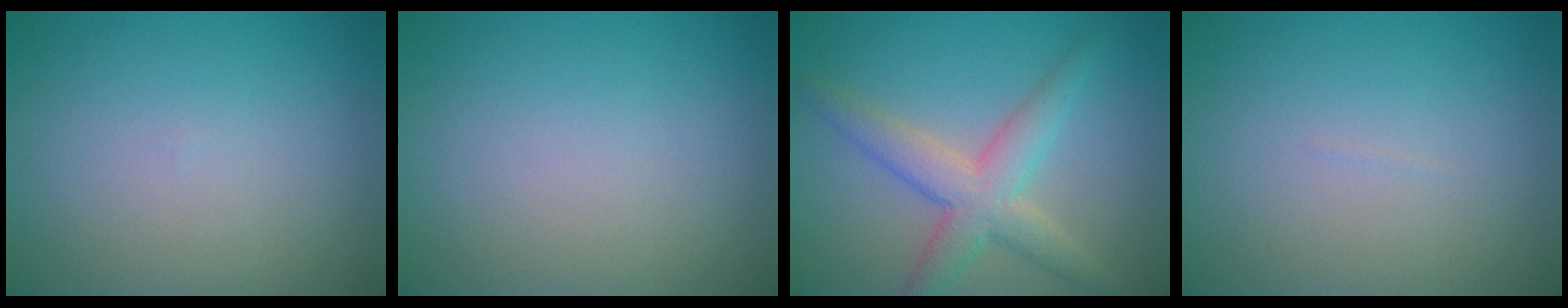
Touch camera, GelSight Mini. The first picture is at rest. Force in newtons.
{"total": 0.0}
{"total": 4.7, "press": 4.7, "slide": 0.2}
{"total": 0.0}